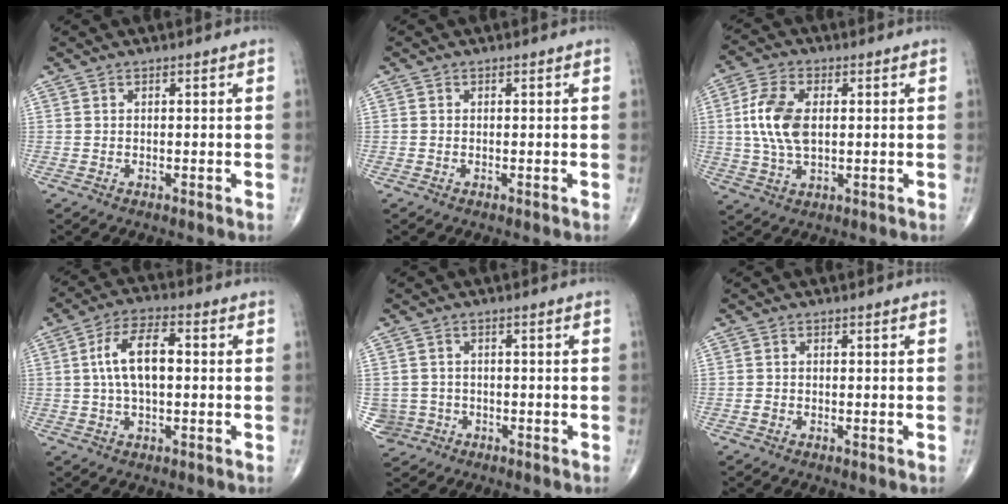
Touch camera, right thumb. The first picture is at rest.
{"total": 0.0}
{"total": 10.3, "force": [1.1, 5.7, 8.5], "torque": [-0.177, 0.002, 0.022]}
{"total": 9.6, "force": [0.8, 4.5, 8.5], "torque": [-0.157, 0.020, 0.010]}
{"total": 4.4, "force": [-1.2, 4.2, 0.1], "torque": [0.008, 0.013, -0.017]}
{"total": 0.8, "force": [-0.4, 0.5, 0.5], "torque": [-0.010, 0.000, -0.008]}